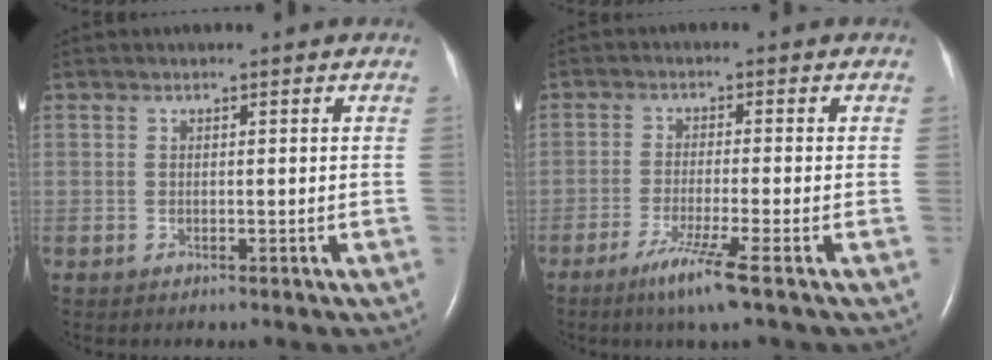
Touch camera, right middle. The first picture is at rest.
{"total": 6.0, "force": [-3.5, -0.8, 4.8], "torque": [-0.094, -0.020, -0.068]}